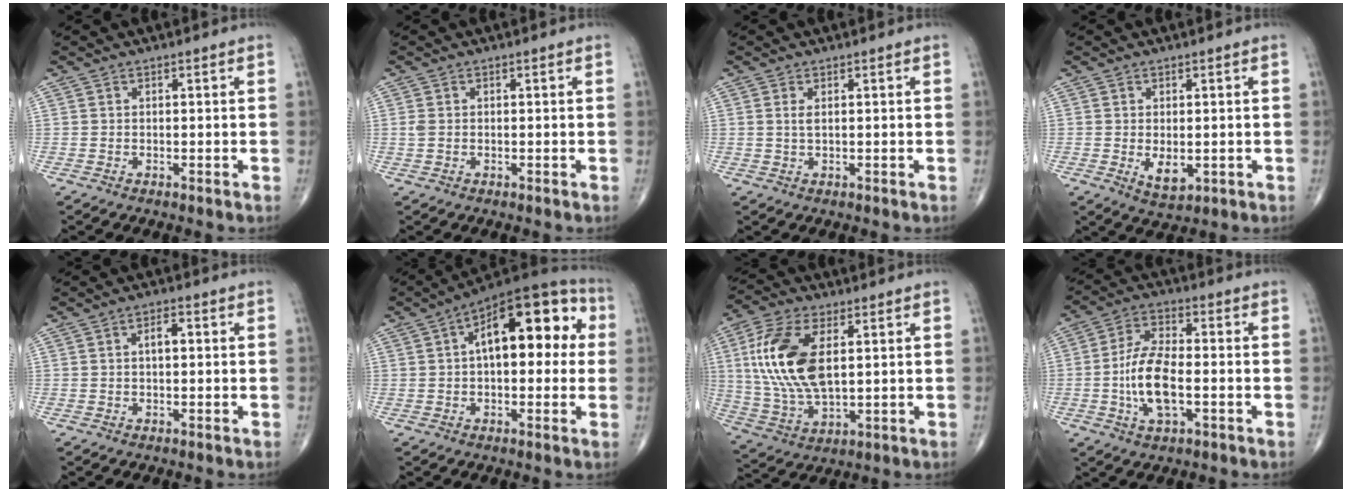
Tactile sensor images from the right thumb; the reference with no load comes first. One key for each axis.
{"total": 1.2, "fx": 0.0, "fy": 0.8, "fz": 0.9, "tx": -0.027, "ty": 0.003, "tz": 0.000}
{"total": 1.4, "fx": 0.4, "fy": 0.5, "fz": 1.2, "tx": -0.027, "ty": 0.000, "tz": 0.012}
{"total": 4.1, "fx": -0.6, "fy": 2.3, "fz": 3.3, "tx": -0.046, "ty": -0.009, "tz": 0.002}
{"total": 2.7, "fx": 0.4, "fy": 1.3, "fz": 2.4, "tx": -0.036, "ty": 0.007, "tz": 0.003}
{"total": 18.7, "fx": 3.6, "fy": 9.1, "fz": 15.9, "tx": -0.195, "ty": 0.039, "tz": 0.042}
{"total": 16.8, "fx": 3.3, "fy": 8.5, "fz": 14.1, "tx": -0.291, "ty": -0.007, "tz": 0.067}
{"total": 10.9, "fx": -2.1, "fy": 4.8, "fz": 9.6, "tx": -0.190, "ty": 0.015, "tz": -0.042}